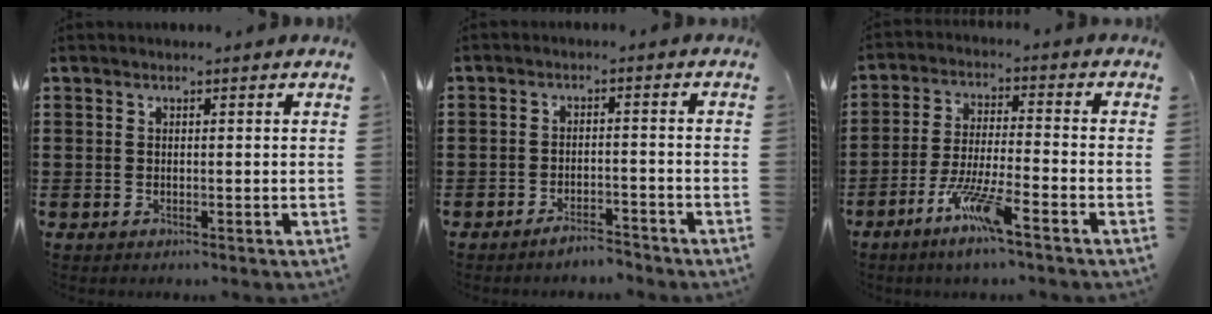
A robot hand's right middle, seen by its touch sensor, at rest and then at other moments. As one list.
[{"total": 3.3, "force": [-3.2, 0.5, 0.5], "torque": [-0.011, 0.005, -0.064]}, {"total": 7.6, "force": [-5.1, 0.5, 5.6], "torque": [-0.120, -0.011, -0.099]}]